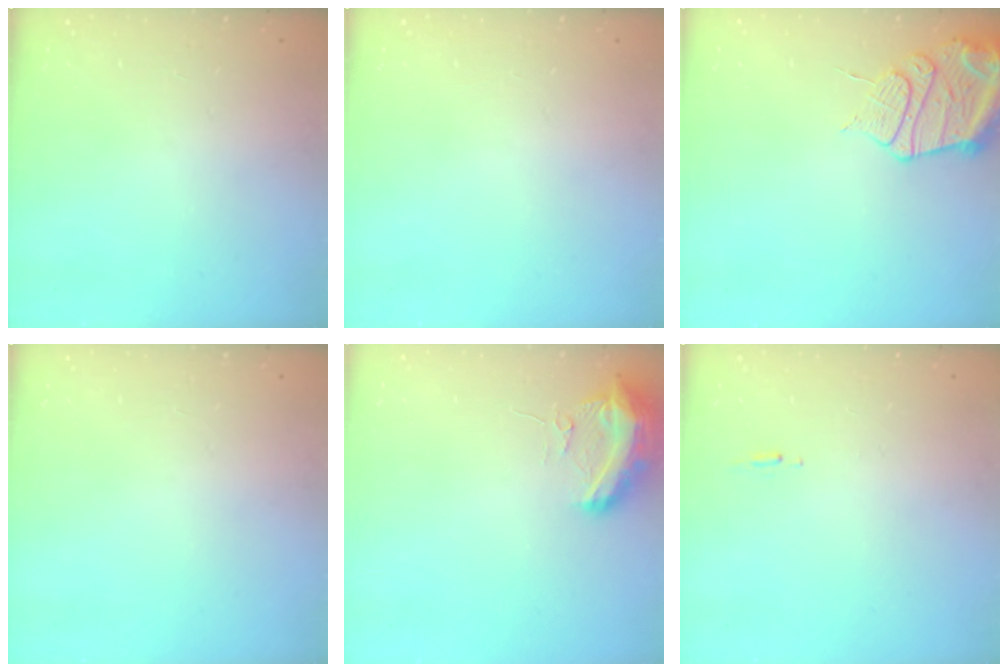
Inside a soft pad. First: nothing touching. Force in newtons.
{"total": 0.0}
{"total": 13.1, "press": 13.0, "slide": 1.6}
{"total": 0.0}
{"total": 10.0, "press": 10.0, "slide": 0.8}
{"total": 5.0, "press": 4.7, "slide": 1.8}